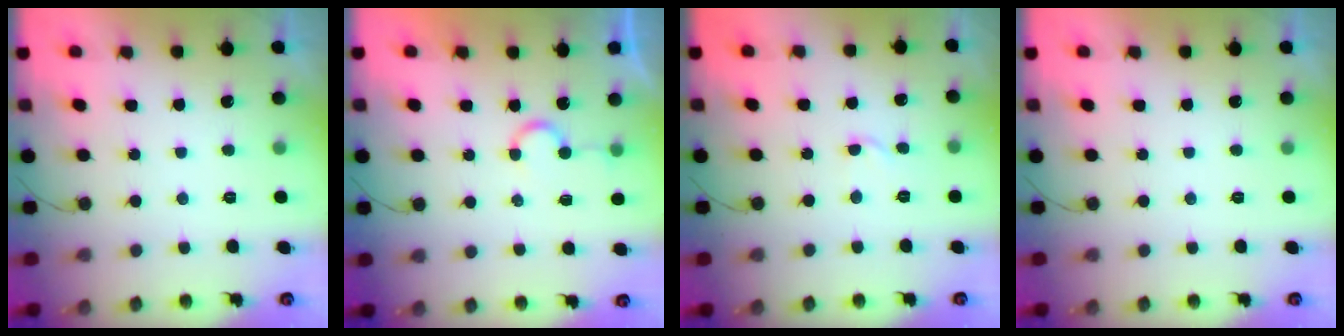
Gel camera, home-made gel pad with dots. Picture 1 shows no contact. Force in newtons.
{"total": 5.0, "press": 5.0, "slide": 0.5}
{"total": 3.1, "press": 3.1, "slide": 0.3}
{"total": 0.0}